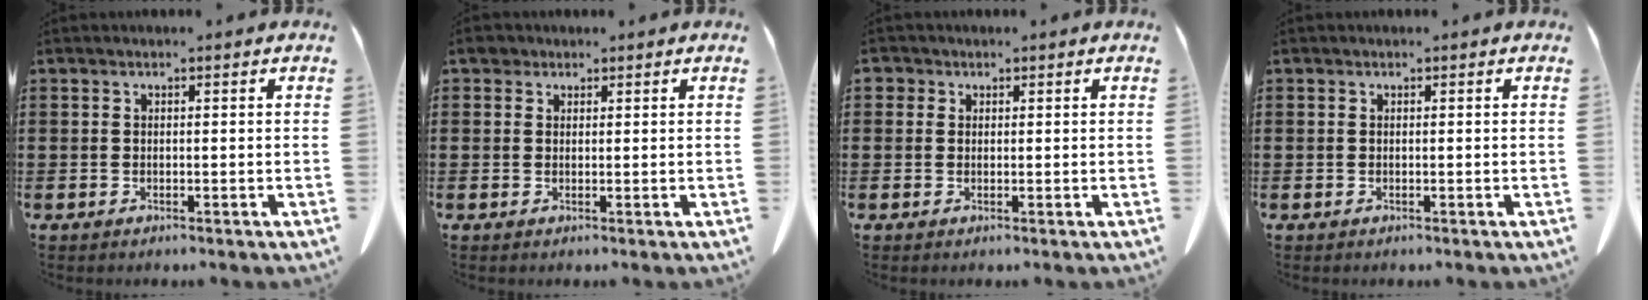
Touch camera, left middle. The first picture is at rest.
{"total": 2.0, "force": [1.5, 1.2, 0.5], "torque": [-0.017, 0.008, 0.028]}
{"total": 1.3, "force": [0.6, 1.1, 0.2], "torque": [-0.009, 0.006, 0.011]}
{"total": 0.0}